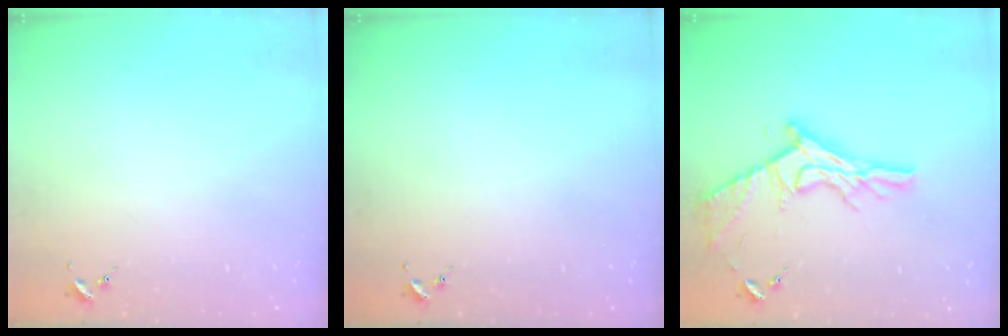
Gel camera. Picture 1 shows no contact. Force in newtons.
{"total": 0.0}
{"total": 13.9, "press": 13.9, "slide": 0.7}